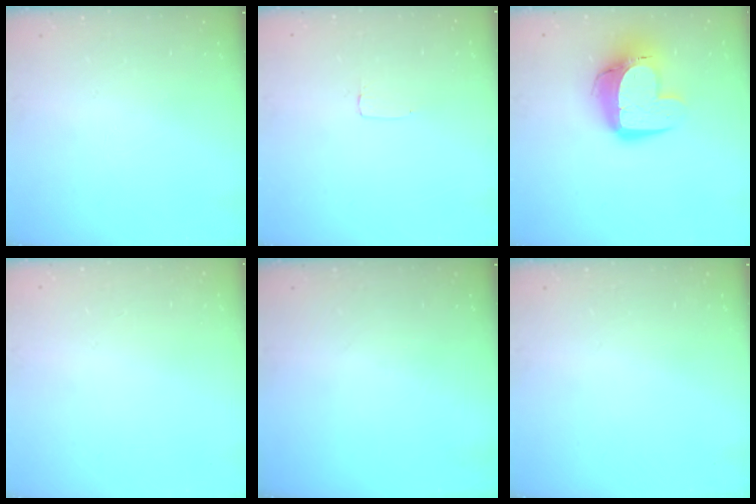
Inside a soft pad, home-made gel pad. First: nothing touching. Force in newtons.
{"total": 2.6, "press": 2.6, "slide": 0.2}
{"total": 12.9, "press": 12.9, "slide": 1.1}
{"total": 0.6, "press": 0.6, "slide": 0.1}
{"total": 0.0}
{"total": 0.0}